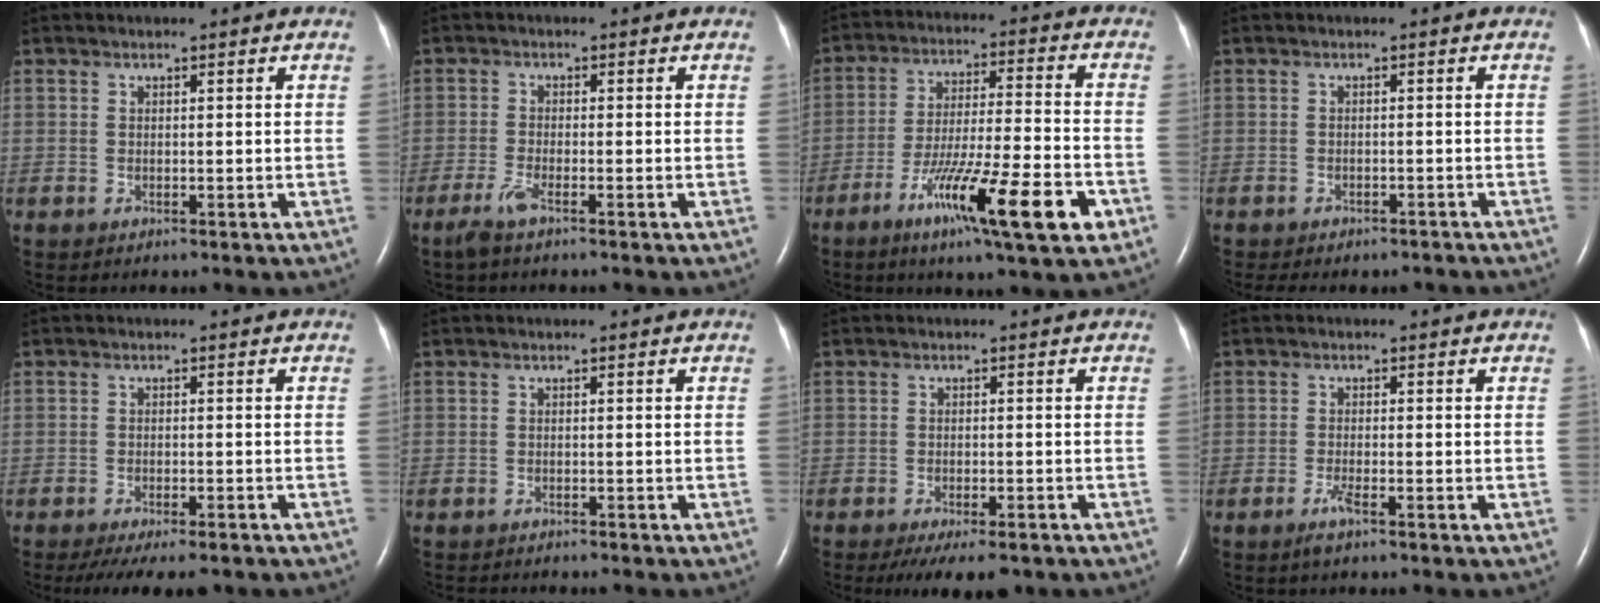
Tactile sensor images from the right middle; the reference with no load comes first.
{"total": 2.6, "force": [-1.9, 0.1, 1.8], "torque": [-0.050, -0.006, -0.043]}
{"total": 16.2, "force": [-7.9, 0.9, 14.1], "torque": [-0.227, -0.023, -0.125]}
{"total": 7.0, "force": [-6.0, 2.6, 2.3], "torque": [-0.030, 0.003, -0.073]}
{"total": 10.1, "force": [-8.4, 2.4, 5.2], "torque": [-0.077, -0.013, -0.115]}
{"total": 4.4, "force": [-4.0, 0.7, 1.7], "torque": [-0.023, -0.008, -0.051]}
{"total": 8.5, "force": [-6.6, 2.5, 4.8], "torque": [-0.063, -0.011, -0.093]}
{"total": 2.0, "force": [-1.3, 0.0, 1.5], "torque": [-0.038, -0.004, -0.029]}